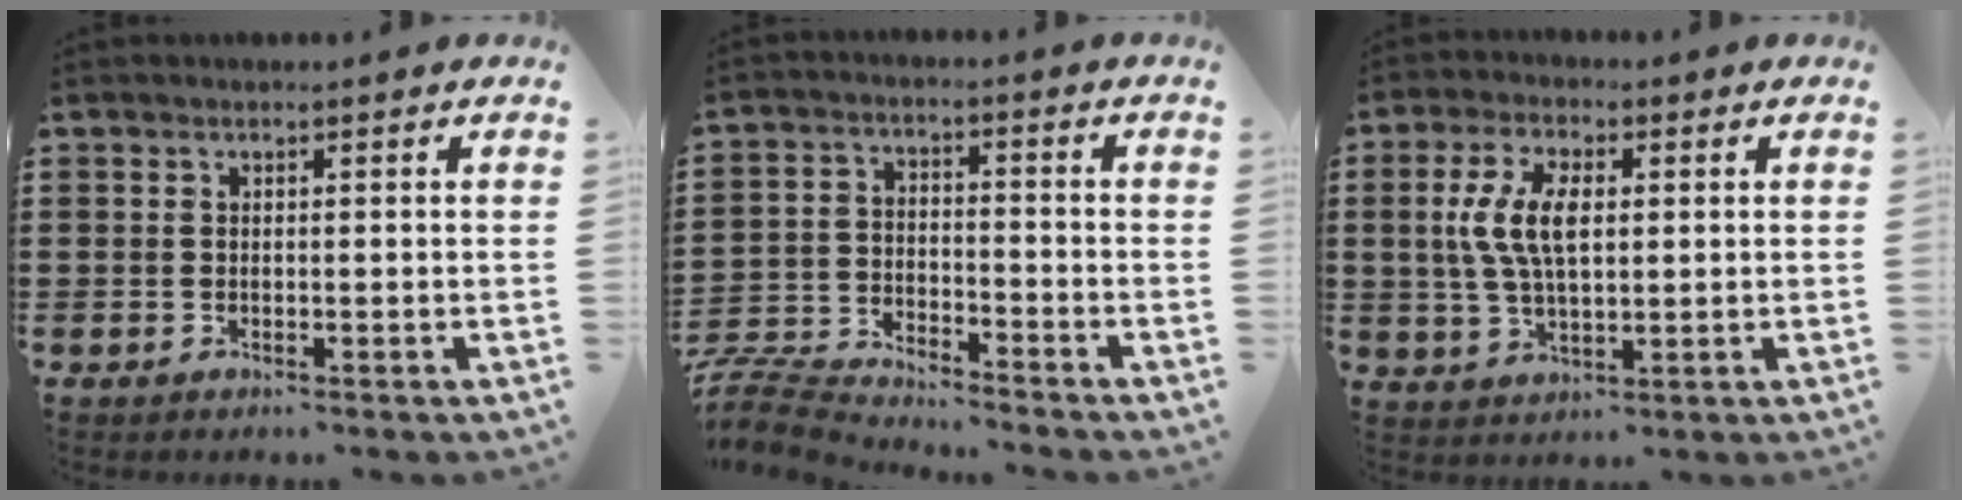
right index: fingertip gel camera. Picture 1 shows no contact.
{"total": 6.6, "force": [-6.5, 0.4, 0.6], "torque": [-0.033, 0.003, -0.136]}
{"total": 8.0, "force": [1.0, 3.9, 7.0], "torque": [-0.152, 0.011, 0.014]}